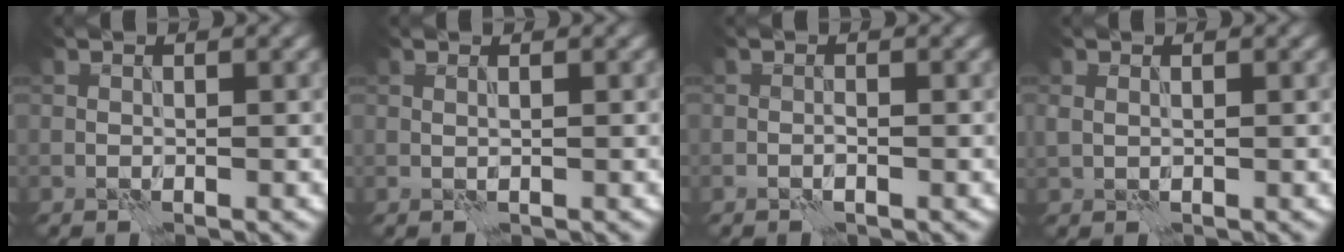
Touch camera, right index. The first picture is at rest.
{"total": 0.8, "force": [0.5, 0.2, 0.6], "torque": [-0.007, -0.005, 0.001]}
{"total": 0.6, "force": [-0.4, 0.1, 0.4], "torque": [-0.011, 0.002, -0.008]}
{"total": 0.7, "force": [0.2, 0.4, 0.5], "torque": [-0.012, -0.002, 0.007]}